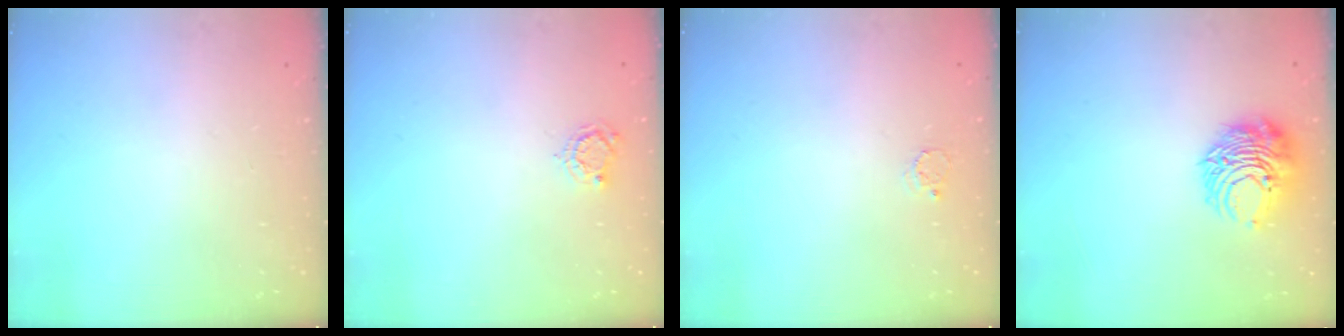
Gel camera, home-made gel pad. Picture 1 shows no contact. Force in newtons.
{"total": 4.6, "press": 4.5, "slide": 0.5}
{"total": 2.3, "press": 2.3, "slide": 0.2}
{"total": 9.2, "press": 9.2, "slide": 0.8}